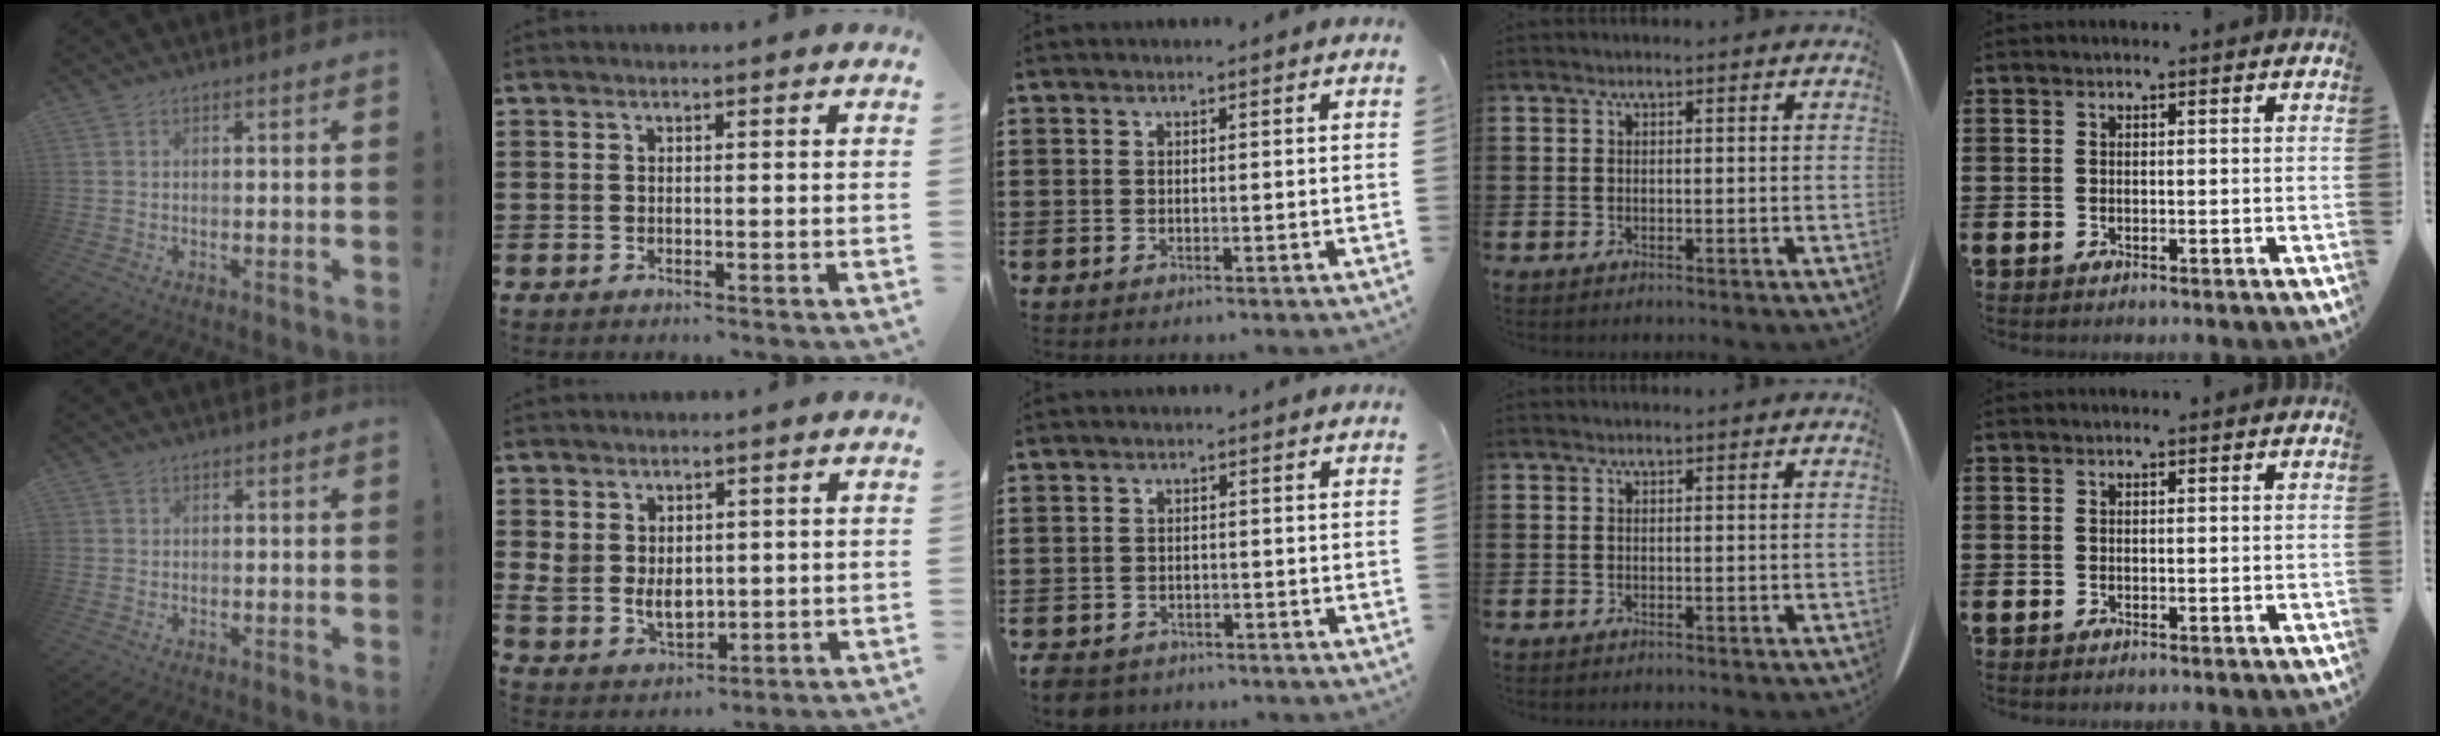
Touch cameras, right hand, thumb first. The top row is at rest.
{"thumb": {"total": 0.6, "force": [0.2, 0.6, 0.1], "torque": [-0.007, 0.003, 0.005]}, "index": {"total": 4.7, "force": [1.2, 3.8, 2.6], "torque": [-0.060, 0.009, 0.025]}, "middle": {"total": 2.1, "force": [-2.0, 0.7, 0.2], "torque": [-0.009, 0.001, -0.044]}}